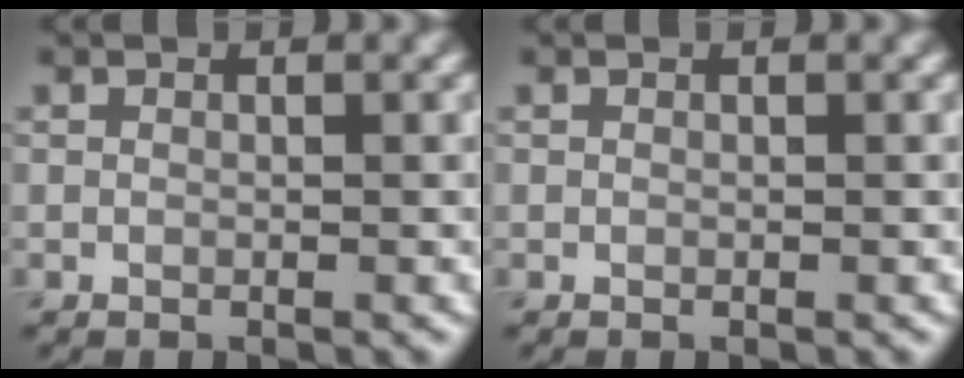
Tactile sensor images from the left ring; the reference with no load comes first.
{"total": 0.0}